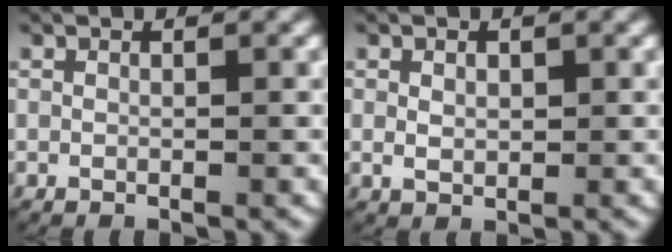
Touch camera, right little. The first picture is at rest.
{"total": 1.3, "force": [0.2, 0.9, 0.9], "torque": [-0.025, -0.008, 0.013]}